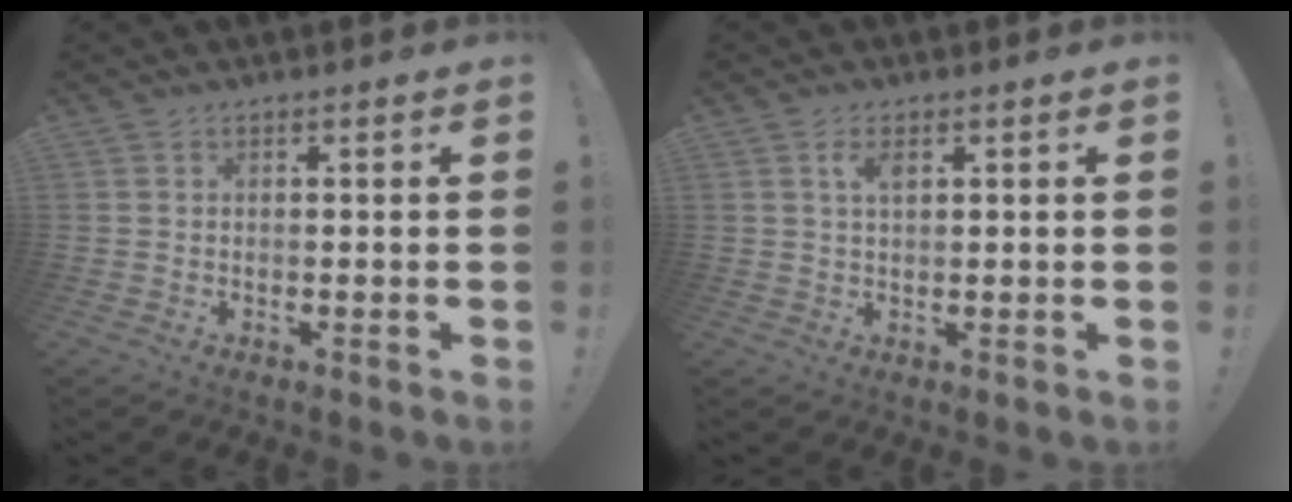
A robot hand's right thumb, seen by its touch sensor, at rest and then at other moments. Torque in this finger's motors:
{"motor_torque": [0.67, 0.24, 0.42, -0.10, 0.00]}